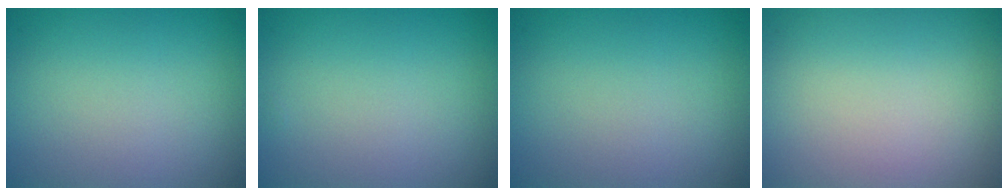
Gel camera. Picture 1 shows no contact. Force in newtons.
{"total": 0.0}
{"total": 0.0}
{"total": 0.5, "press": 0.5, "slide": 0.0}